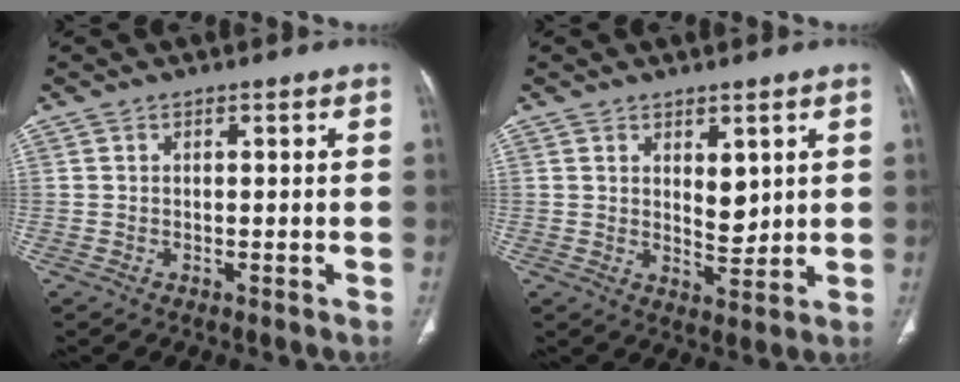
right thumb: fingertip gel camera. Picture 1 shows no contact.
{"total": 4.8, "force": [1.8, 2.4, 3.8], "torque": [-0.048, -0.022, 0.036]}